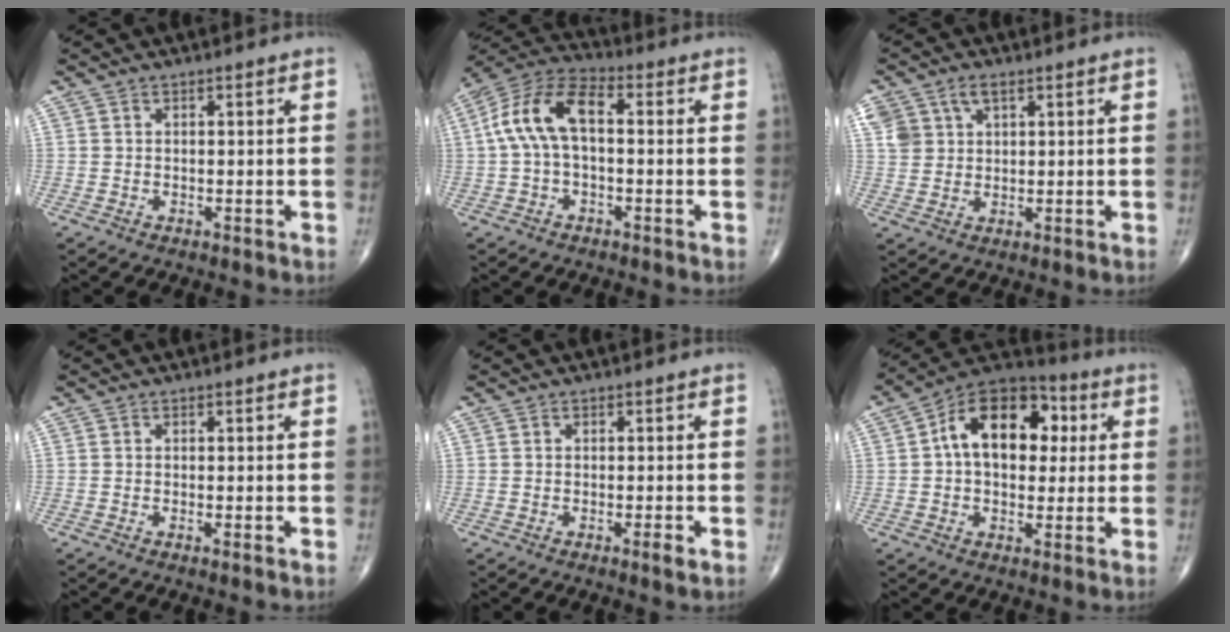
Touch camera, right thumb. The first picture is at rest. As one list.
[{"total": 11.7, "force": [0.7, 6.1, 10.0], "torque": [-0.201, 0.040, 0.002]}, {"total": 5.8, "force": [2.8, 3.9, 3.3], "torque": [-0.052, -0.003, 0.060]}, {"total": 0.8, "force": [-0.3, 0.0, 0.7], "torque": [-0.016, -0.002, -0.004]}, {"total": 1.7, "force": [-0.8, 0.2, 1.5], "torque": [-0.027, -0.003, -0.014]}, {"total": 16.3, "force": [3.0, 10.5, 12.2], "torque": [-0.155, 0.026, 0.037]}]